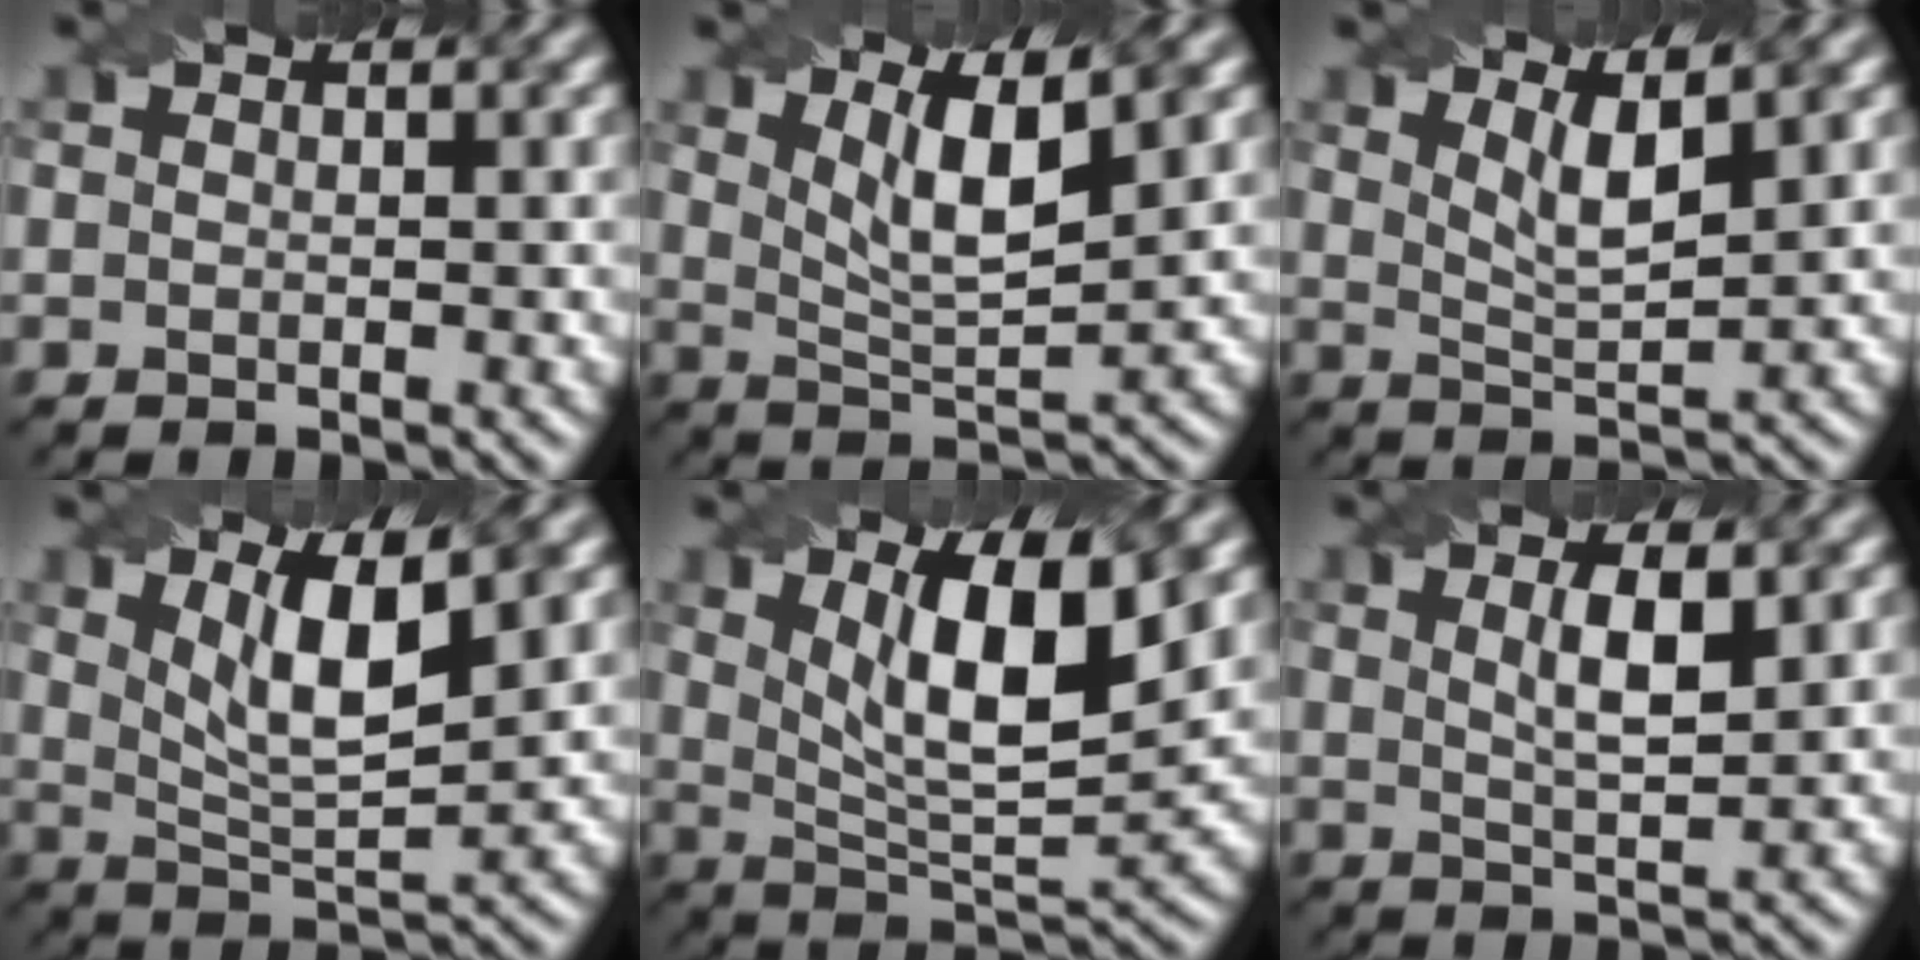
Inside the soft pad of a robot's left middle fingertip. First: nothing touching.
{"total": 5.6, "force": [2.9, 1.4, 4.6], "torque": [-0.081, 0.002, 0.048]}
{"total": 3.4, "force": [2.1, 0.8, 2.5], "torque": [-0.044, -0.002, 0.036]}
{"total": 6.3, "force": [3.0, 1.7, 5.3], "torque": [-0.091, 0.002, 0.050]}
{"total": 9.1, "force": [3.7, 2.6, 7.9], "torque": [-0.136, -0.004, 0.066]}
{"total": 3.4, "force": [1.3, 0.8, 3.0], "torque": [-0.051, 0.000, 0.023]}